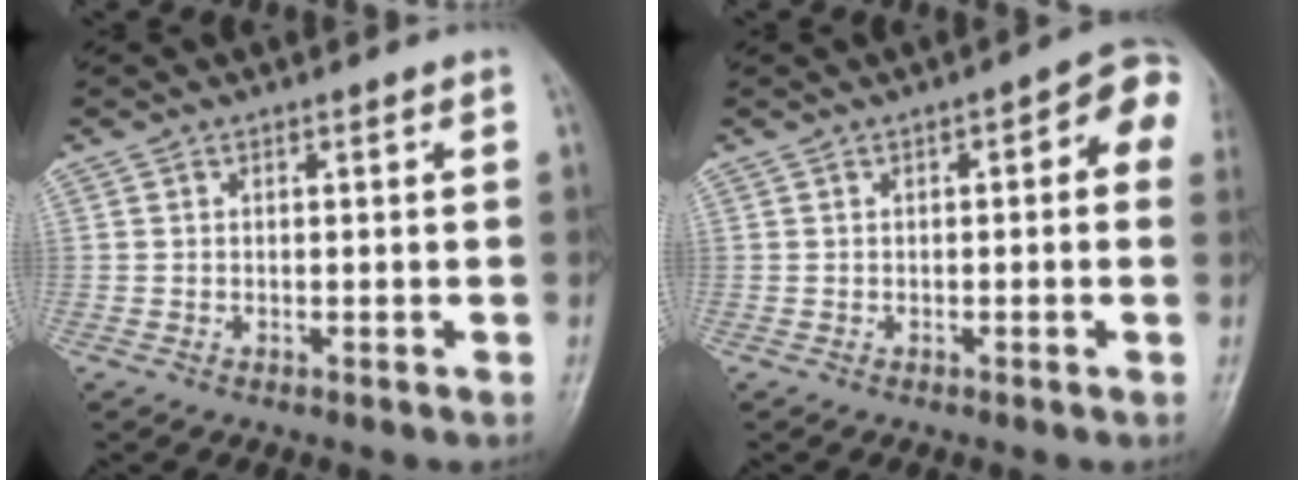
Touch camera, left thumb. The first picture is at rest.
{"total": 6.4, "force": [1.3, 2.6, 5.8], "torque": [-0.049, 0.022, 0.005]}